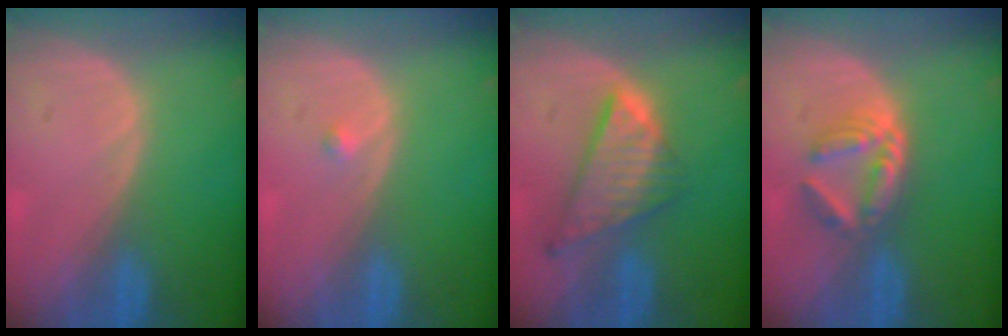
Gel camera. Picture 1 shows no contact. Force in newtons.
{"total": 0.7, "press": 0.7, "slide": 0.1}
{"total": 8.6, "press": 7.3, "slide": 4.5}
{"total": 6.0, "press": 5.2, "slide": 3.1}